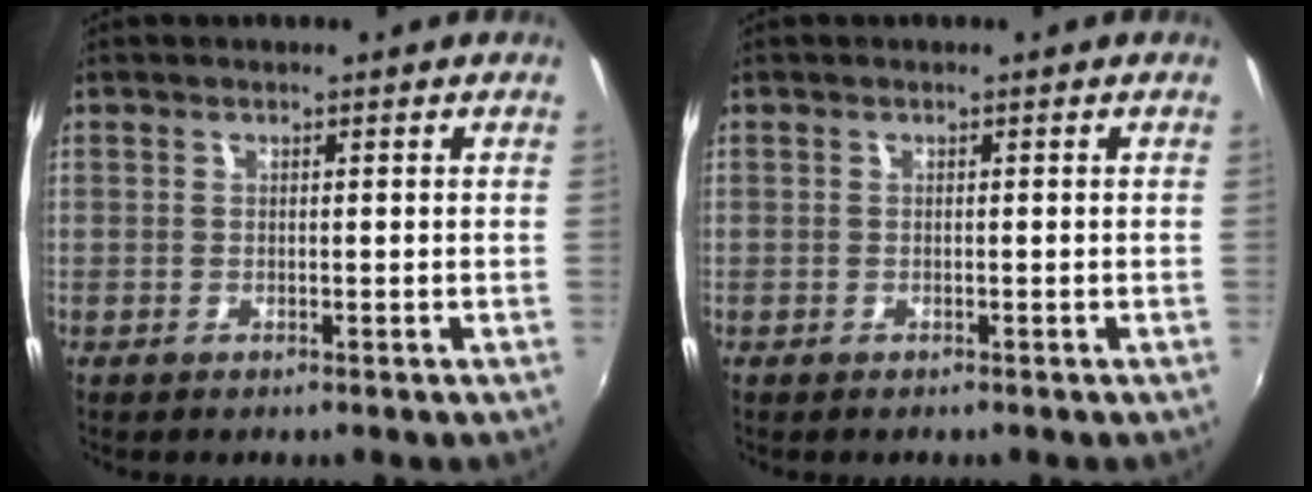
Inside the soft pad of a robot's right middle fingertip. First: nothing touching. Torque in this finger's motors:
{"motor_torque": [0.33, -0.40, -0.08, 0.00]}